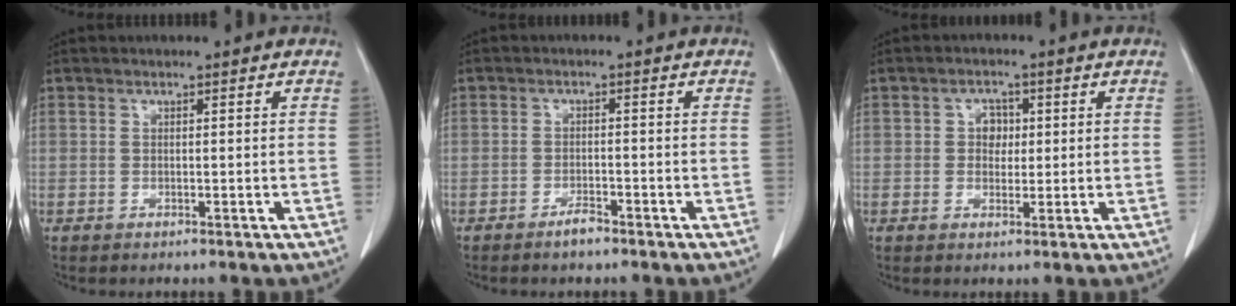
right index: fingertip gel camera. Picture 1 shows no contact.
{"total": 2.0, "force": [-1.6, 0.5, 1.1], "torque": [-0.021, 0.001, -0.025]}
{"total": 2.8, "force": [0.4, 2.2, 1.6], "torque": [-0.022, 0.005, 0.007]}